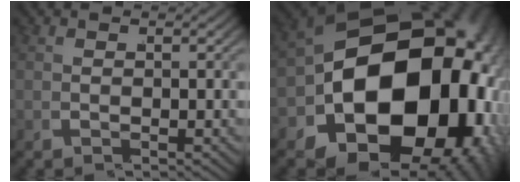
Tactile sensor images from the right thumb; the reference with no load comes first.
{"total": 34.0, "force": [-1.1, 22.8, 25.2], "torque": [-0.411, -0.081, 0.013]}